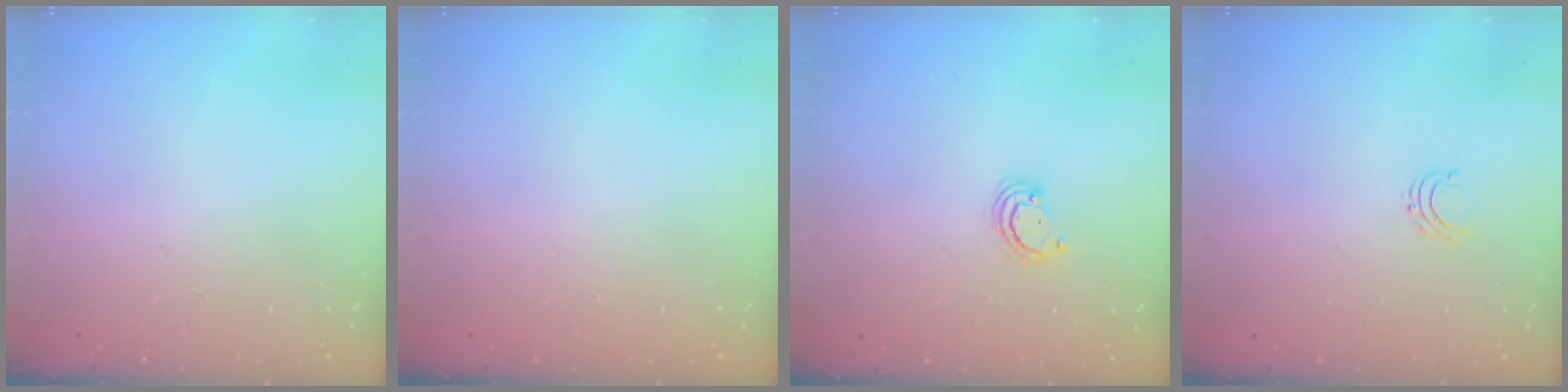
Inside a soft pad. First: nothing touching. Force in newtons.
{"total": 0.0}
{"total": 2.6, "press": 2.6, "slide": 0.3}
{"total": 3.7, "press": 3.7, "slide": 0.3}